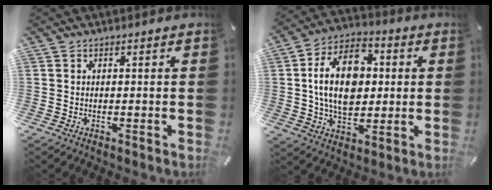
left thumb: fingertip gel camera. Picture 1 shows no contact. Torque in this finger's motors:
{"motor_torque": [2.11, 2.10, 0.52, -0.19, 0.44]}